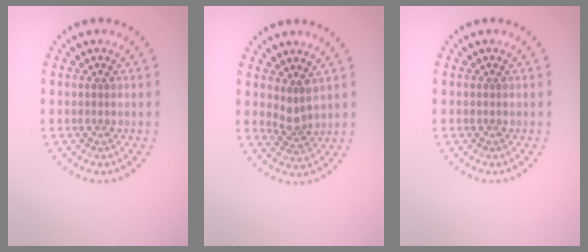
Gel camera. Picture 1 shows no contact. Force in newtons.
{"total": 1.9, "press": 1.5, "slide": 1.3}
{"total": 0.0}